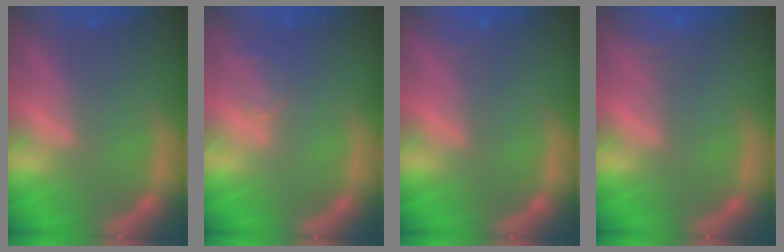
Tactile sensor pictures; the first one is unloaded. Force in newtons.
{"total": 2.0}
{"total": 0.9}
{"total": 2.4}